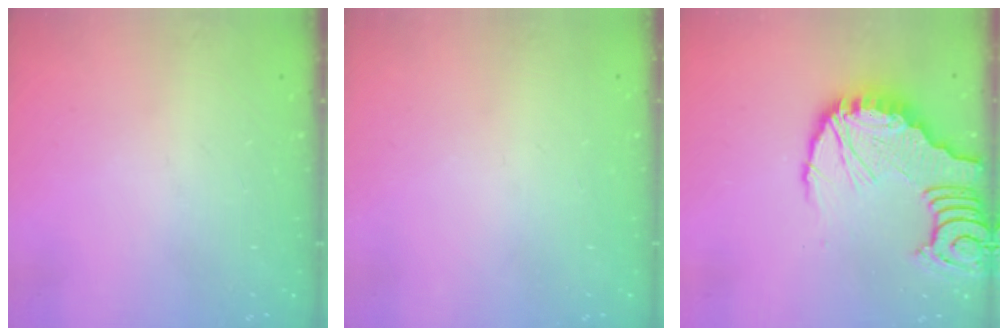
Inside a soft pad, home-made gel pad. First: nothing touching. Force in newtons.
{"total": 1.6, "press": 1.6, "slide": 0.0}
{"total": 10.0, "press": 9.9, "slide": 1.2}